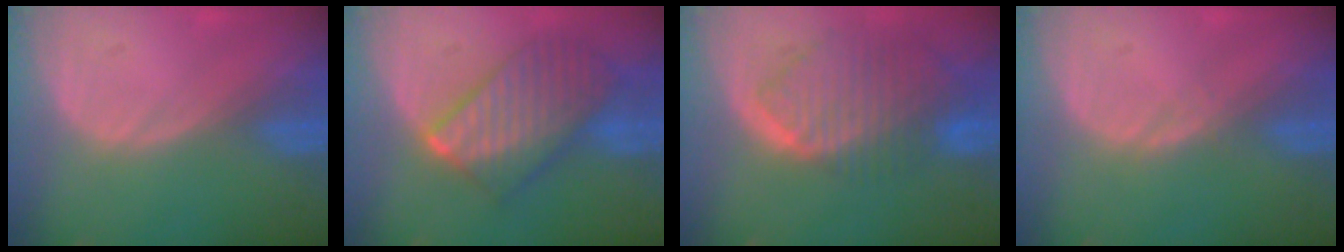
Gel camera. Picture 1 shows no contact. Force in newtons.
{"total": 9.8, "press": 9.8, "slide": 0.9}
{"total": 9.9, "press": 8.4, "slide": 5.2}
{"total": 0.6, "press": 0.6, "slide": 0.1}